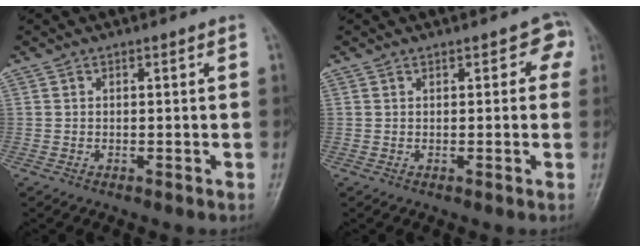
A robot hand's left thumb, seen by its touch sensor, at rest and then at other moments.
{"total": 2.7, "force": [1.3, 1.8, 1.6], "torque": [0.009, 0.002, 0.008]}